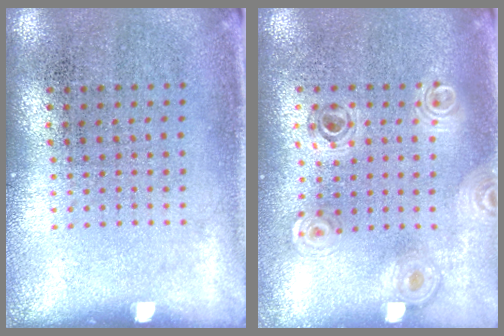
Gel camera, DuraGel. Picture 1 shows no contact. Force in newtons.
{"total": 0.9, "press": 0.9, "slide": 0.0}